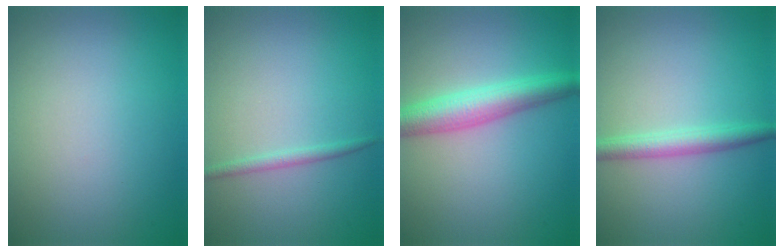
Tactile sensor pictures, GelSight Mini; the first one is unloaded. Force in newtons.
{"total": 1.1, "press": 1.1, "slide": 0.1}
{"total": 4.6, "press": 4.6, "slide": 0.0}
{"total": 2.5, "press": 2.5, "slide": 0.1}